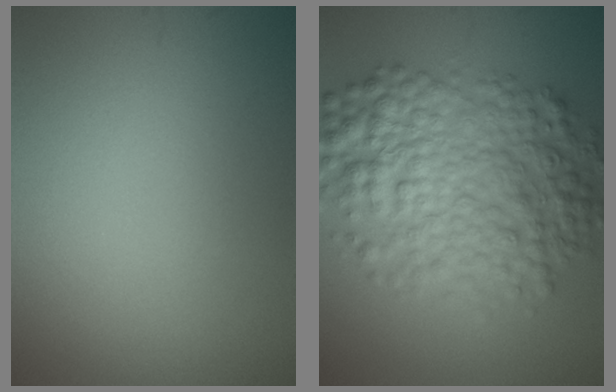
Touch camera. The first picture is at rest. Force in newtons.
{"total": 8.6, "press": 8.6, "slide": 0.1}